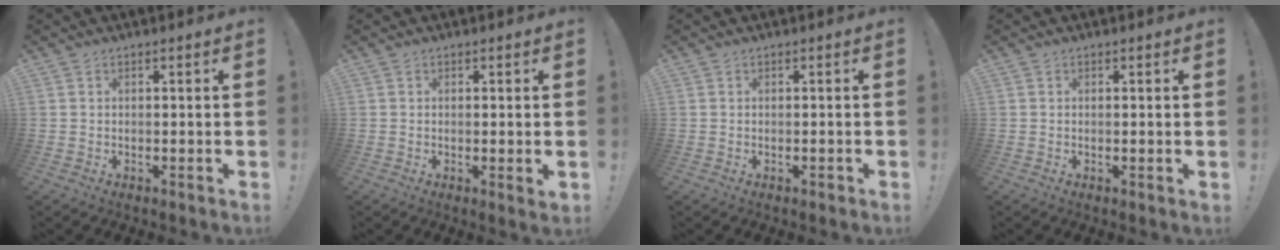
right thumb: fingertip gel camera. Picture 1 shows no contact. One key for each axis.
{"total": 1.8, "fx": 0.3, "fy": 0.0, "fz": 1.8, "tx": -0.022, "ty": -0.003, "tz": 0.003}
{"total": 0.8, "fx": -0.5, "fy": 0.2, "fz": 0.5, "tx": -0.015, "ty": 0.005, "tz": -0.007}
{"total": 0.6, "fx": 0.0, "fy": 0.0, "fz": 0.6, "tx": -0.003, "ty": -0.003, "tz": -0.002}